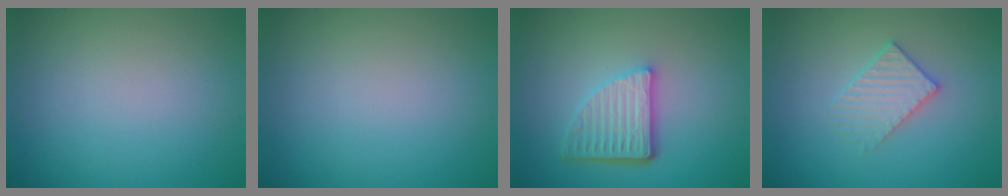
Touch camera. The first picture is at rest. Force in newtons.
{"total": 0.0}
{"total": 5.0, "press": 3.5, "slide": 3.6}
{"total": 2.7, "press": 2.7, "slide": 0.5}